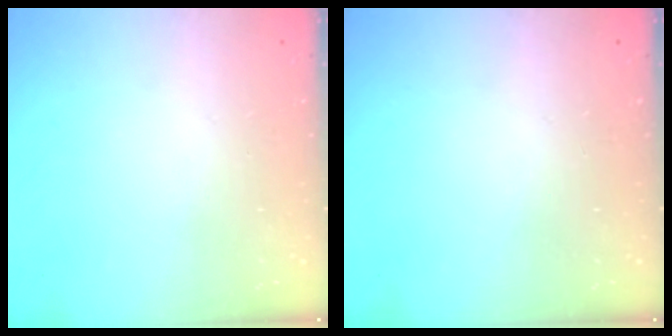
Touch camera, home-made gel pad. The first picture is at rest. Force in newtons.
{"total": 0.0}